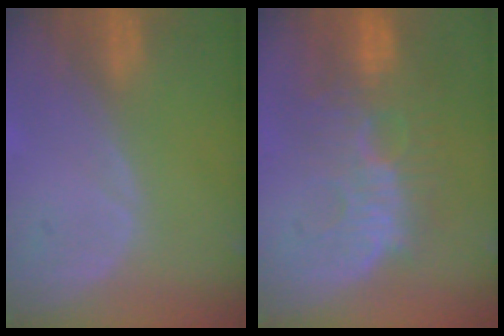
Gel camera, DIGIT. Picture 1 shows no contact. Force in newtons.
{"total": 11.0, "press": 9.7, "slide": 5.1}